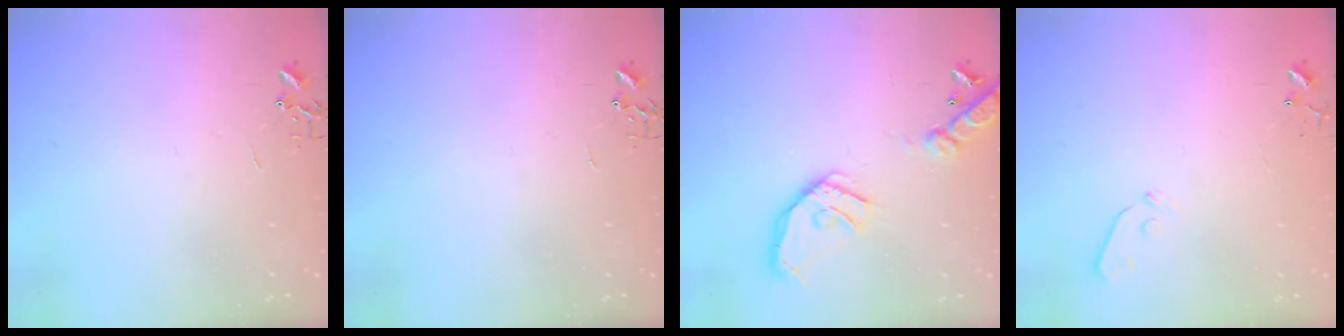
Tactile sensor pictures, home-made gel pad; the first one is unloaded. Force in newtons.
{"total": 0.0}
{"total": 17.3, "press": 17.0, "slide": 2.8}
{"total": 3.7, "press": 3.6, "slide": 0.6}